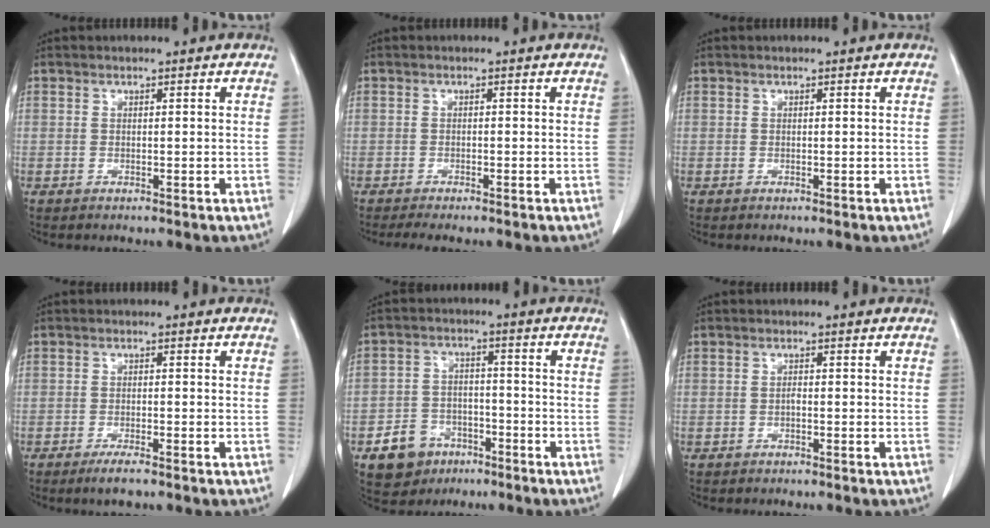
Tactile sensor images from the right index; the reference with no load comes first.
{"total": 2.1, "force": [-1.5, 0.4, 1.4], "torque": [-0.026, -0.005, -0.024]}
{"total": 0.0}
{"total": 2.7, "force": [-1.9, 0.3, 1.9], "torque": [-0.034, -0.004, -0.032]}
{"total": 7.2, "force": [-4.0, 5.7, 2.0], "torque": [-0.042, 0.016, -0.057]}
{"total": 0.5, "force": [-0.3, 0.1, 0.4], "torque": [-0.010, 0.001, -0.006]}